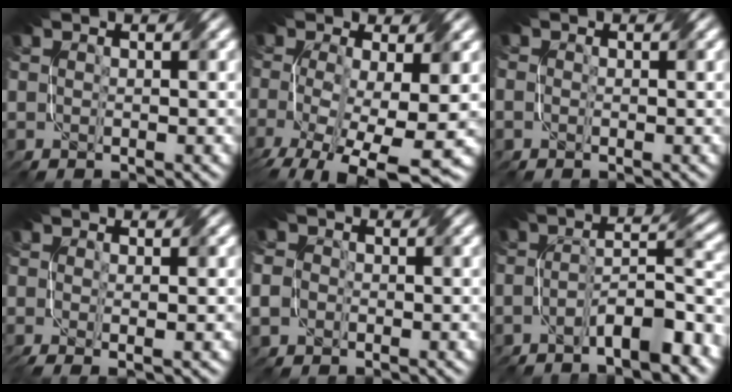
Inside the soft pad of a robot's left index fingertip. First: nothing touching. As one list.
[{"total": 8.5, "force": [-3.6, 3.0, 7.1], "torque": [-0.140, -0.031, -0.062]}, {"total": 1.2, "force": [-0.1, 1.0, 0.6], "torque": [-0.013, -0.003, -0.003]}, {"total": 2.5, "force": [-0.4, 0.6, 2.4], "torque": [-0.038, -0.006, -0.007]}, {"total": 2.9, "force": [-0.3, 2.6, 1.2], "torque": [-0.026, 0.008, -0.006]}, {"total": 6.8, "force": [-4.0, 1.5, 5.3], "torque": [-0.081, 0.013, -0.069]}]